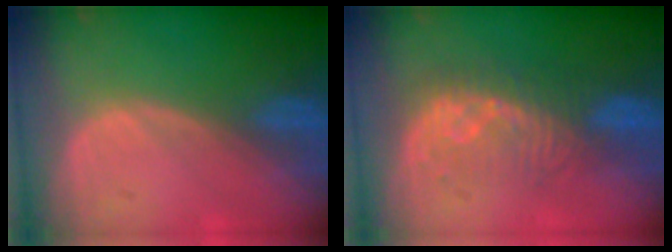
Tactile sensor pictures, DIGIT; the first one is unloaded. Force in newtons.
{"total": 7.8, "press": 7.5, "slide": 2.0}